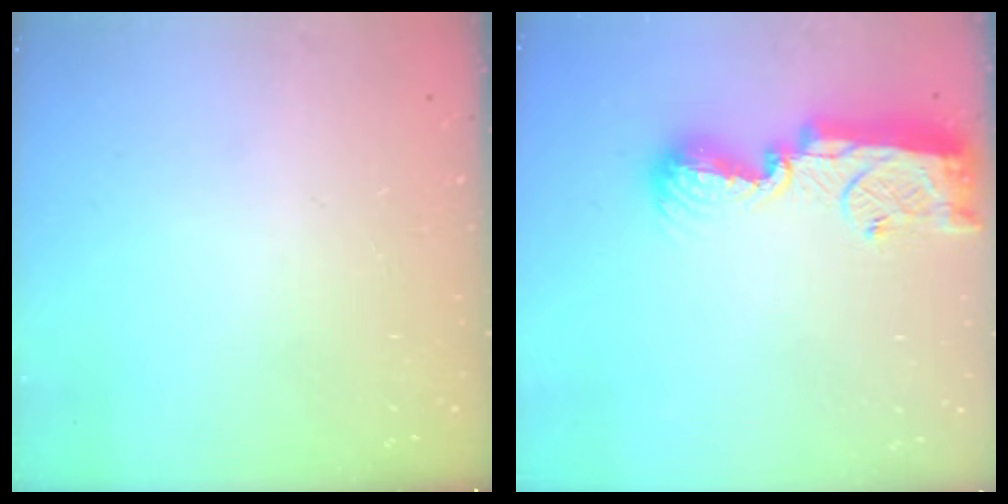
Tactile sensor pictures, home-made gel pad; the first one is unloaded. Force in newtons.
{"total": 12.8, "press": 12.7, "slide": 1.1}